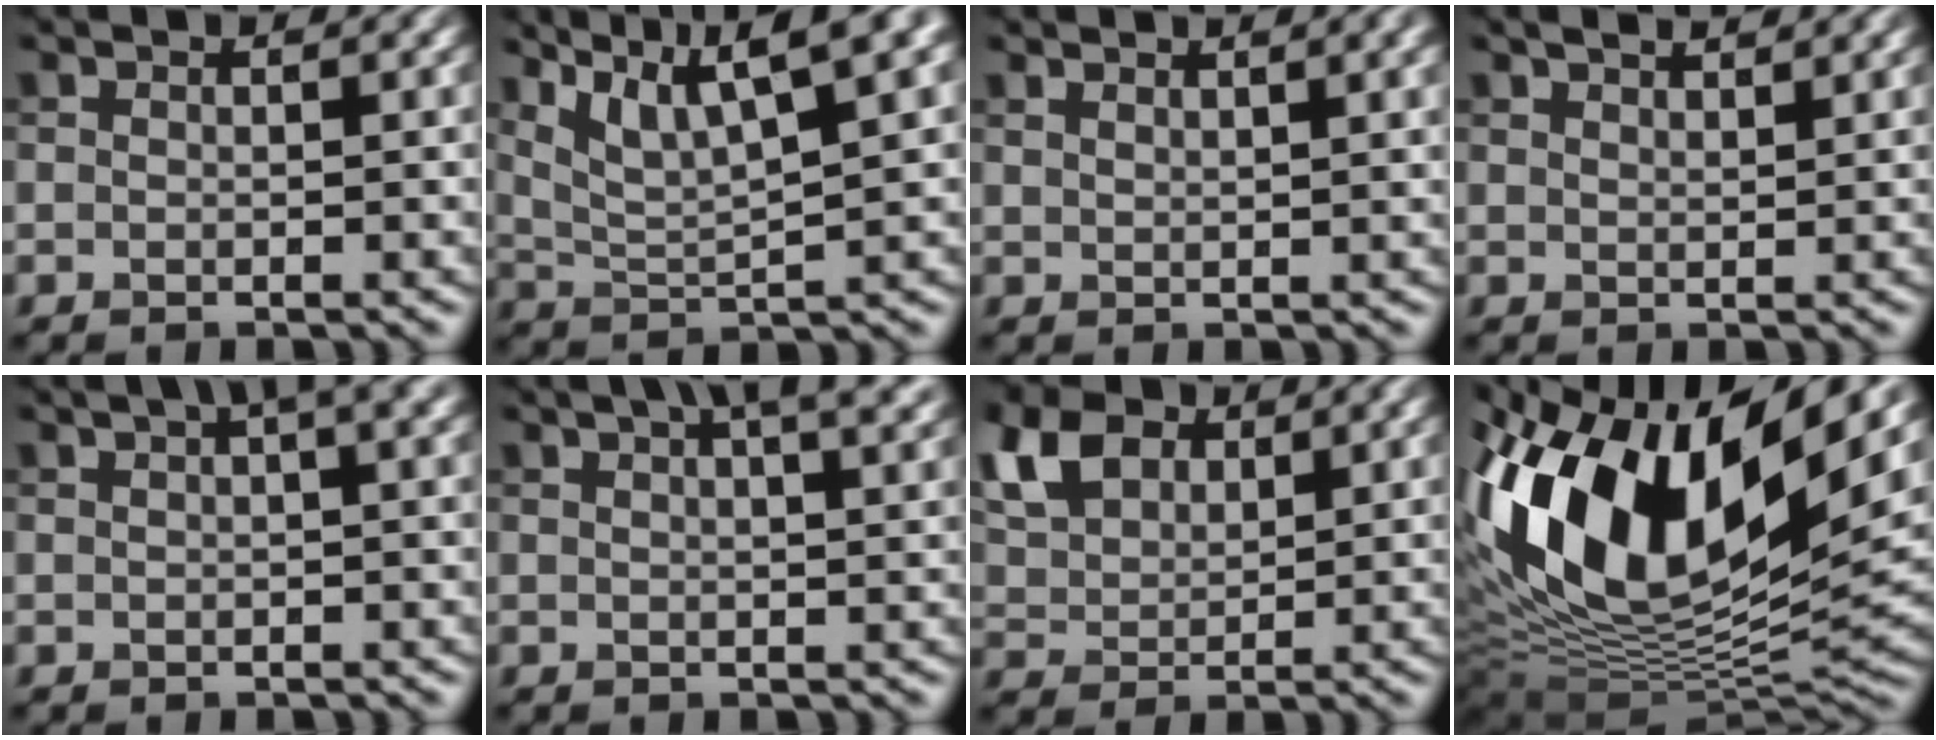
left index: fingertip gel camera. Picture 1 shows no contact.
{"total": 10.1, "force": [6.4, 2.2, 7.4], "torque": [-0.124, 0.023, 0.103]}
{"total": 4.4, "force": [2.7, 1.4, 3.1], "torque": [-0.027, 0.013, 0.037]}
{"total": 2.6, "force": [2.3, 0.6, 1.1], "torque": [-0.003, 0.008, 0.024]}
{"total": 3.6, "force": [2.1, 0.6, 2.8], "torque": [-0.037, 0.016, 0.033]}
{"total": 7.4, "force": [4.6, 2.7, 5.1], "torque": [-0.039, 0.029, 0.041]}
{"total": 7.2, "force": [3.6, 4.6, 4.2], "torque": [-0.119, 0.013, 0.069]}
{"total": 17.2, "force": [4.7, 8.4, 14.3], "torque": [-0.288, 0.013, 0.077]}